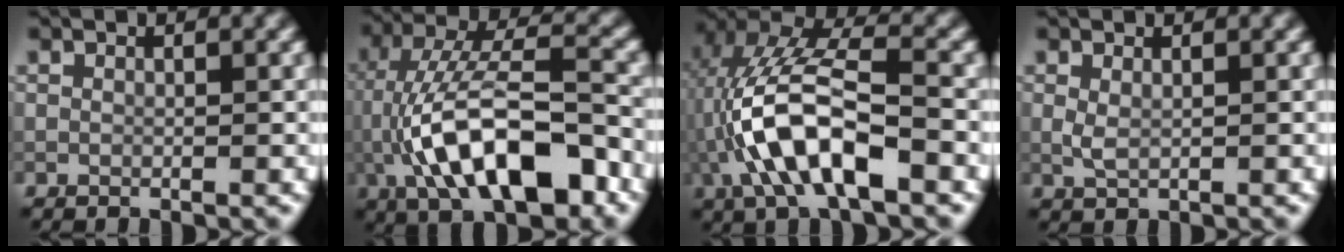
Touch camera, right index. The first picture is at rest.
{"total": 12.1, "force": [-3.9, 4.9, 10.4], "torque": [-0.187, 0.020, -0.070]}
{"total": 10.7, "force": [-3.0, 4.4, 9.3], "torque": [-0.195, 0.013, -0.057]}
{"total": 1.2, "force": [0.2, 0.5, 1.0], "torque": [-0.026, -0.003, 0.007]}